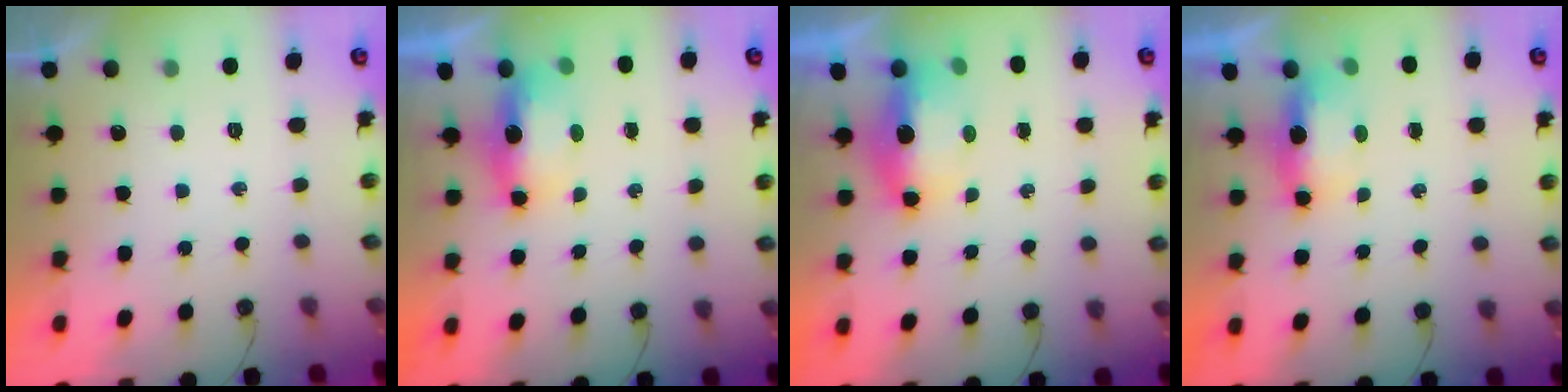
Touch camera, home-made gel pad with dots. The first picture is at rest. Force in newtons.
{"total": 14.7, "press": 7.8, "slide": 12.5}
{"total": 15.3, "press": 9.2, "slide": 12.2}
{"total": 6.1, "press": 6.0, "slide": 1.2}